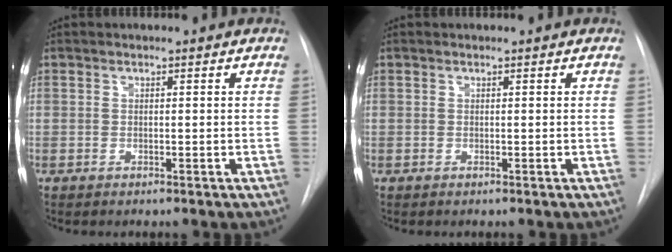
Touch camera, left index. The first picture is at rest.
{"total": 0.0}